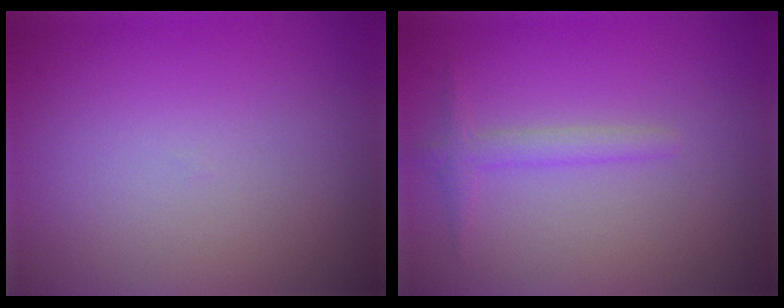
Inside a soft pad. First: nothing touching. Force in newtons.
{"total": 1.6, "press": 1.6, "slide": 0.1}